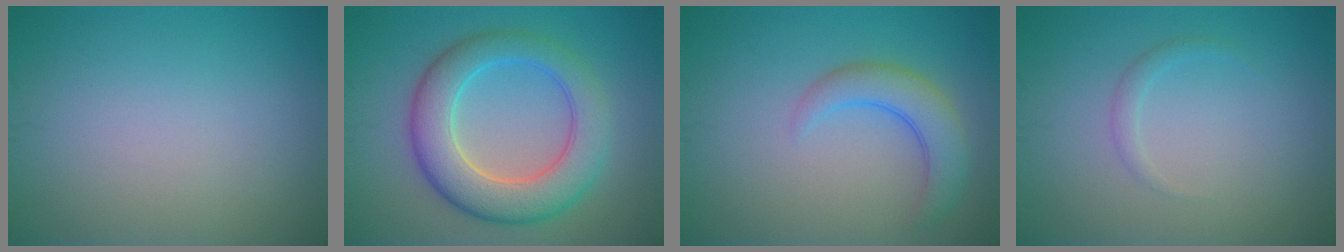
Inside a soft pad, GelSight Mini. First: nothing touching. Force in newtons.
{"total": 7.7, "press": 7.7, "slide": 0.3}
{"total": 3.8, "press": 3.7, "slide": 0.4}
{"total": 1.0, "press": 1.0, "slide": 0.1}